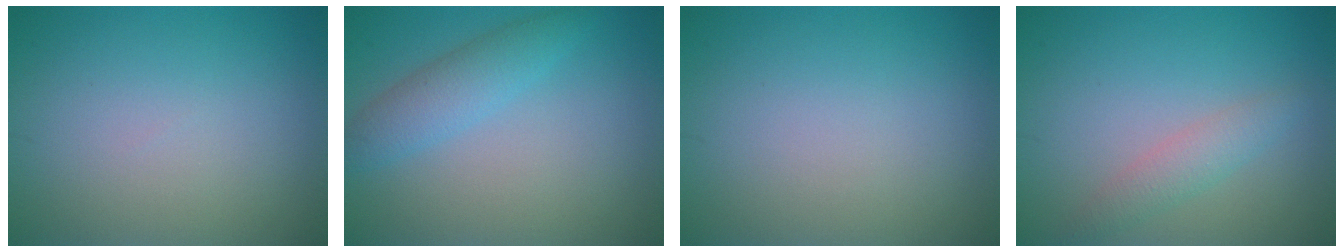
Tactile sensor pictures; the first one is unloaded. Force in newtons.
{"total": 3.0, "press": 3.0, "slide": 0.1}
{"total": 0.0}
{"total": 2.0, "press": 2.0, "slide": 0.1}